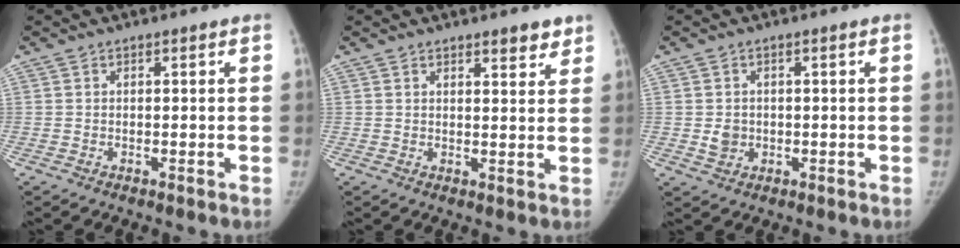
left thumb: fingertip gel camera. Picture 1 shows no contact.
{"total": 3.2, "force": [2.5, 1.0, 1.7], "torque": [-0.008, -0.017, 0.032]}
{"total": 2.5, "force": [-0.1, 2.1, 1.3], "torque": [-0.010, 0.003, 0.004]}